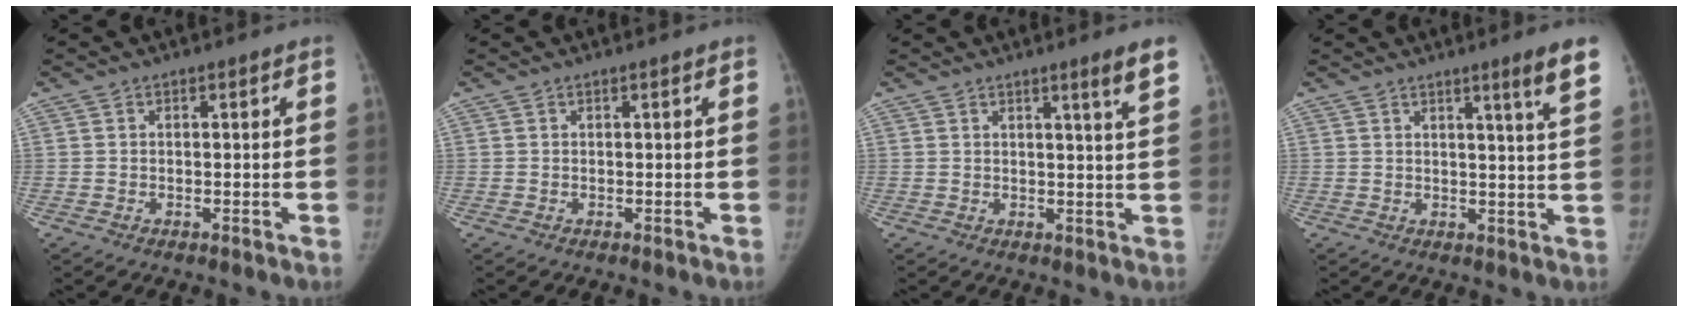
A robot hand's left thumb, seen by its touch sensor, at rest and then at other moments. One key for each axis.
{"total": 0.0}
{"total": 4.2, "fx": 2.6, "fy": -0.5, "fz": 3.2, "tx": -0.045, "ty": -0.022, "tz": 0.038}
{"total": 5.9, "fx": 3.7, "fy": -0.5, "fz": 4.6, "tx": -0.061, "ty": -0.030, "tz": 0.050}